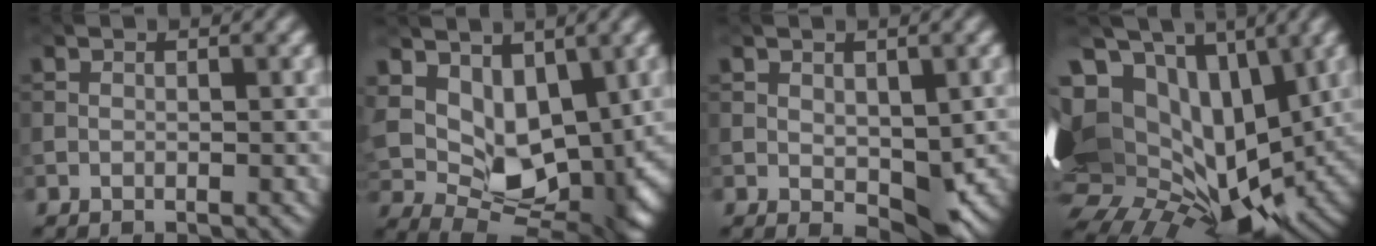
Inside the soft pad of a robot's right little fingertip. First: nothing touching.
{"total": 9.3, "force": [2.6, 5.9, 6.7], "torque": [-0.111, -0.023, 0.054]}
{"total": 4.7, "force": [-0.2, 2.6, 3.9], "torque": [-0.067, -0.011, 0.005]}
{"total": 20.6, "force": [1.4, 13.6, 15.4], "torque": [-0.290, -0.007, 0.053]}